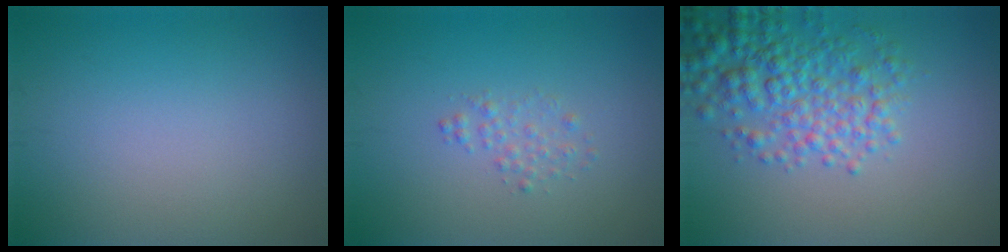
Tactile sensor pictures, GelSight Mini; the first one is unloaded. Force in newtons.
{"total": 1.2, "press": 1.2, "slide": 0.0}
{"total": 5.3, "press": 5.3, "slide": 0.1}